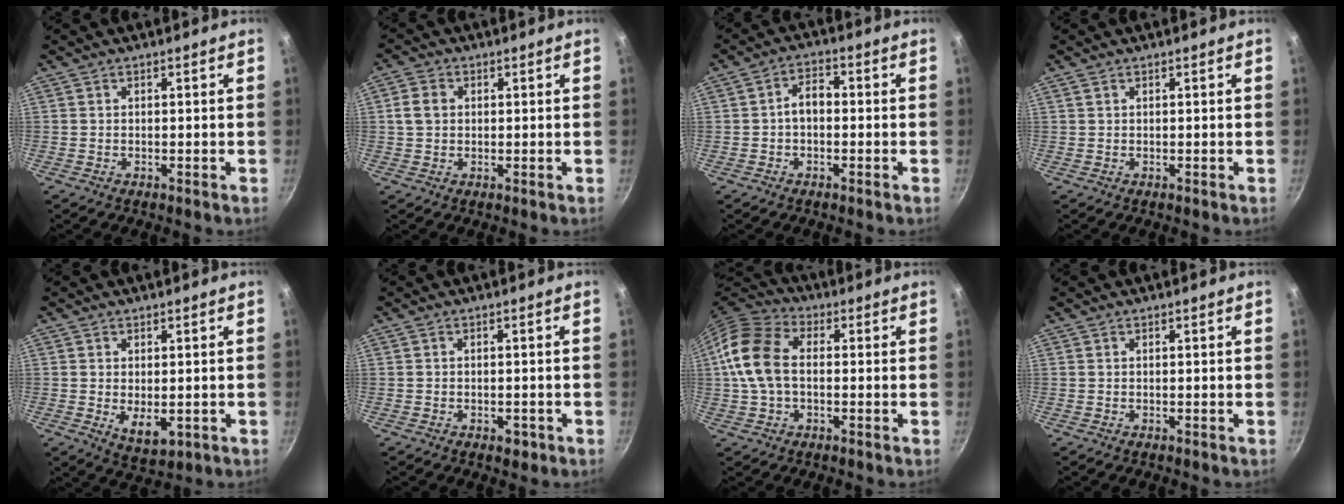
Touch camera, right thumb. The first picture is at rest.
{"total": 4.2, "force": [0.6, 3.3, 2.4], "torque": [-0.036, 0.005, 0.007]}
{"total": 4.2, "force": [-0.5, 2.7, 3.2], "torque": [-0.039, 0.018, -0.015]}
{"total": 0.0}
{"total": 5.5, "force": [-0.6, 3.1, 4.5], "torque": [-0.068, -0.015, 0.001]}
{"total": 2.3, "force": [-1.1, 1.4, 1.4], "torque": [-0.017, 0.006, -0.009]}
{"total": 12.5, "force": [0.2, 8.3, 9.3], "torque": [-0.173, 0.027, -0.011]}
{"total": 0.0}